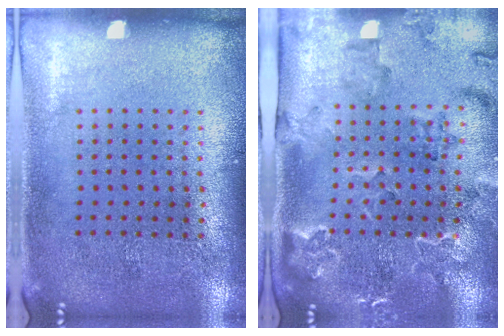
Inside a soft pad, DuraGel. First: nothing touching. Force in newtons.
{"total": 2.3, "press": 2.3, "slide": 0.4}